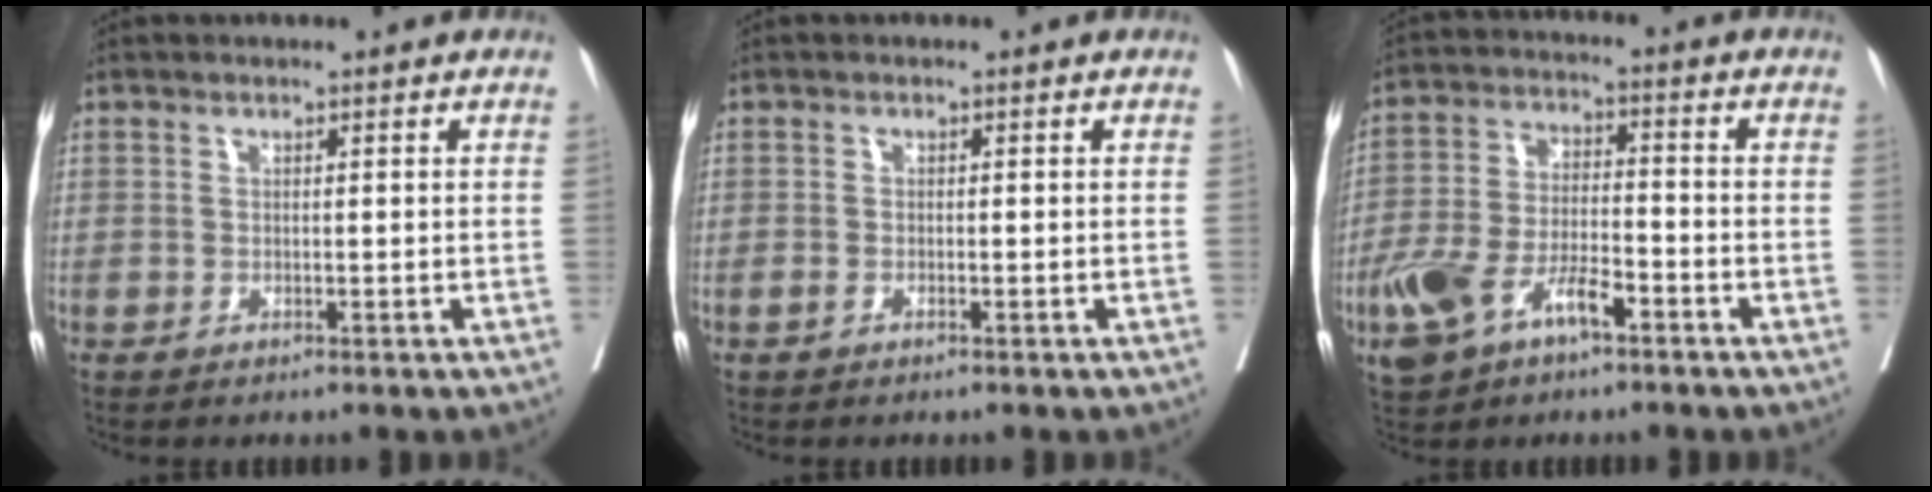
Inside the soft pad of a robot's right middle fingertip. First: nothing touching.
{"total": 0.6, "force": [-0.4, 0.2, 0.4], "torque": [-0.008, 0.000, -0.007]}
{"total": 10.3, "force": [-5.4, 4.4, 7.6], "torque": [-0.163, 0.008, -0.097]}